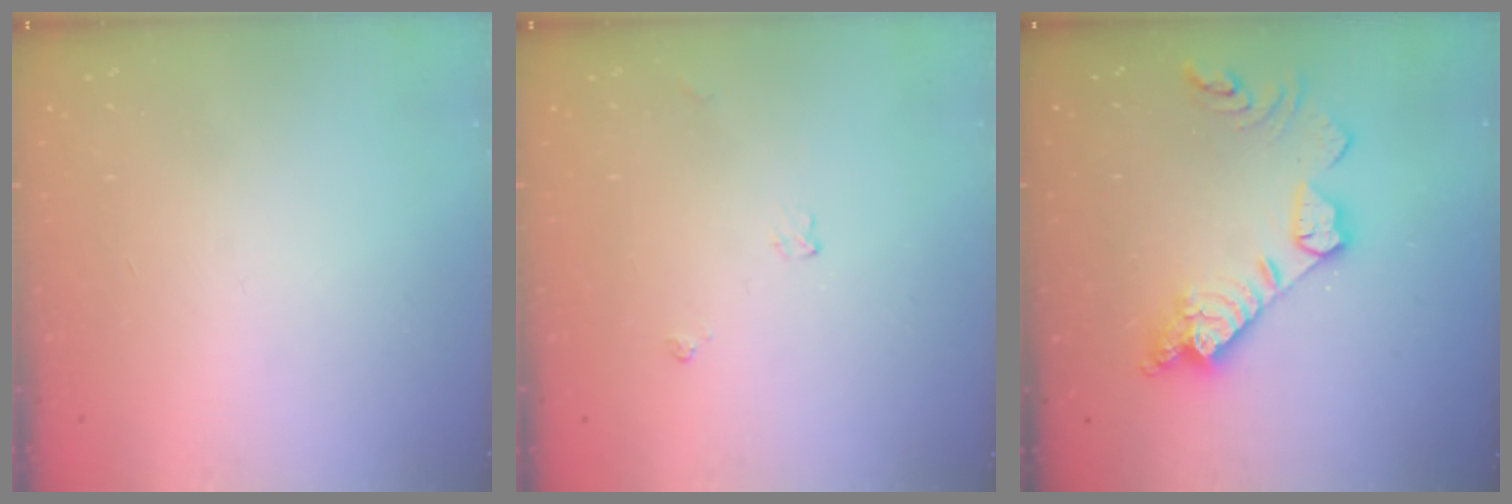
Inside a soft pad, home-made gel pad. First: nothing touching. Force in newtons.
{"total": 3.6, "press": 3.5, "slide": 0.5}
{"total": 15.0, "press": 14.9, "slide": 1.4}